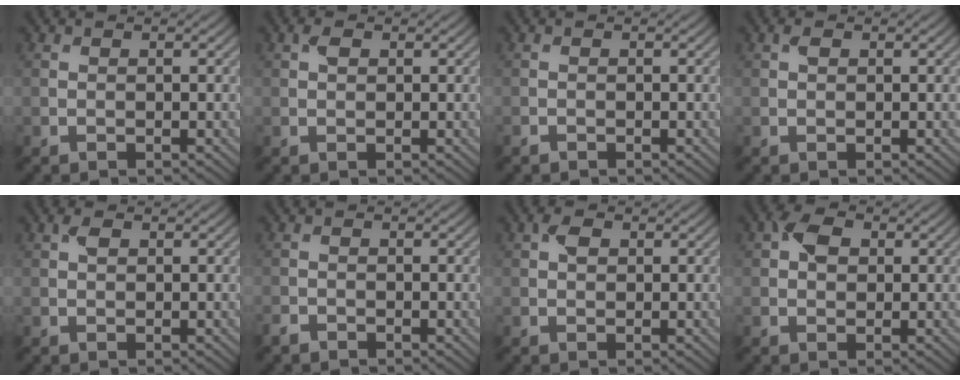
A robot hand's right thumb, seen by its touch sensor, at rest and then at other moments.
{"total": 1.1, "force": [0.4, 0.7, 0.7], "torque": [-0.015, 0.002, 0.007]}
{"total": 0.6, "force": [-0.6, 0.2, 0.0], "torque": [-0.001, -0.004, -0.010]}
{"total": 0.8, "force": [0.3, 0.5, 0.5], "torque": [-0.011, 0.001, 0.006]}
{"total": 1.1, "force": [0.5, 0.6, 0.8], "torque": [-0.018, 0.001, 0.009]}
{"total": 1.2, "force": [-1.1, 0.5, 0.2], "torque": [-0.007, -0.003, -0.024]}
{"total": 1.6, "force": [0.5, 1.1, 1.0], "torque": [-0.020, 0.003, 0.006]}
{"total": 3.1, "force": [0.8, 2.3, 2.0], "torque": [-0.038, 0.007, 0.007]}